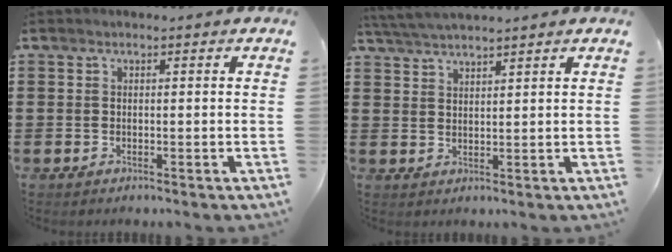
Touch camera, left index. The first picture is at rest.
{"total": 3.0, "force": [2.9, -0.4, 0.8], "torque": [-0.025, -0.006, 0.054]}